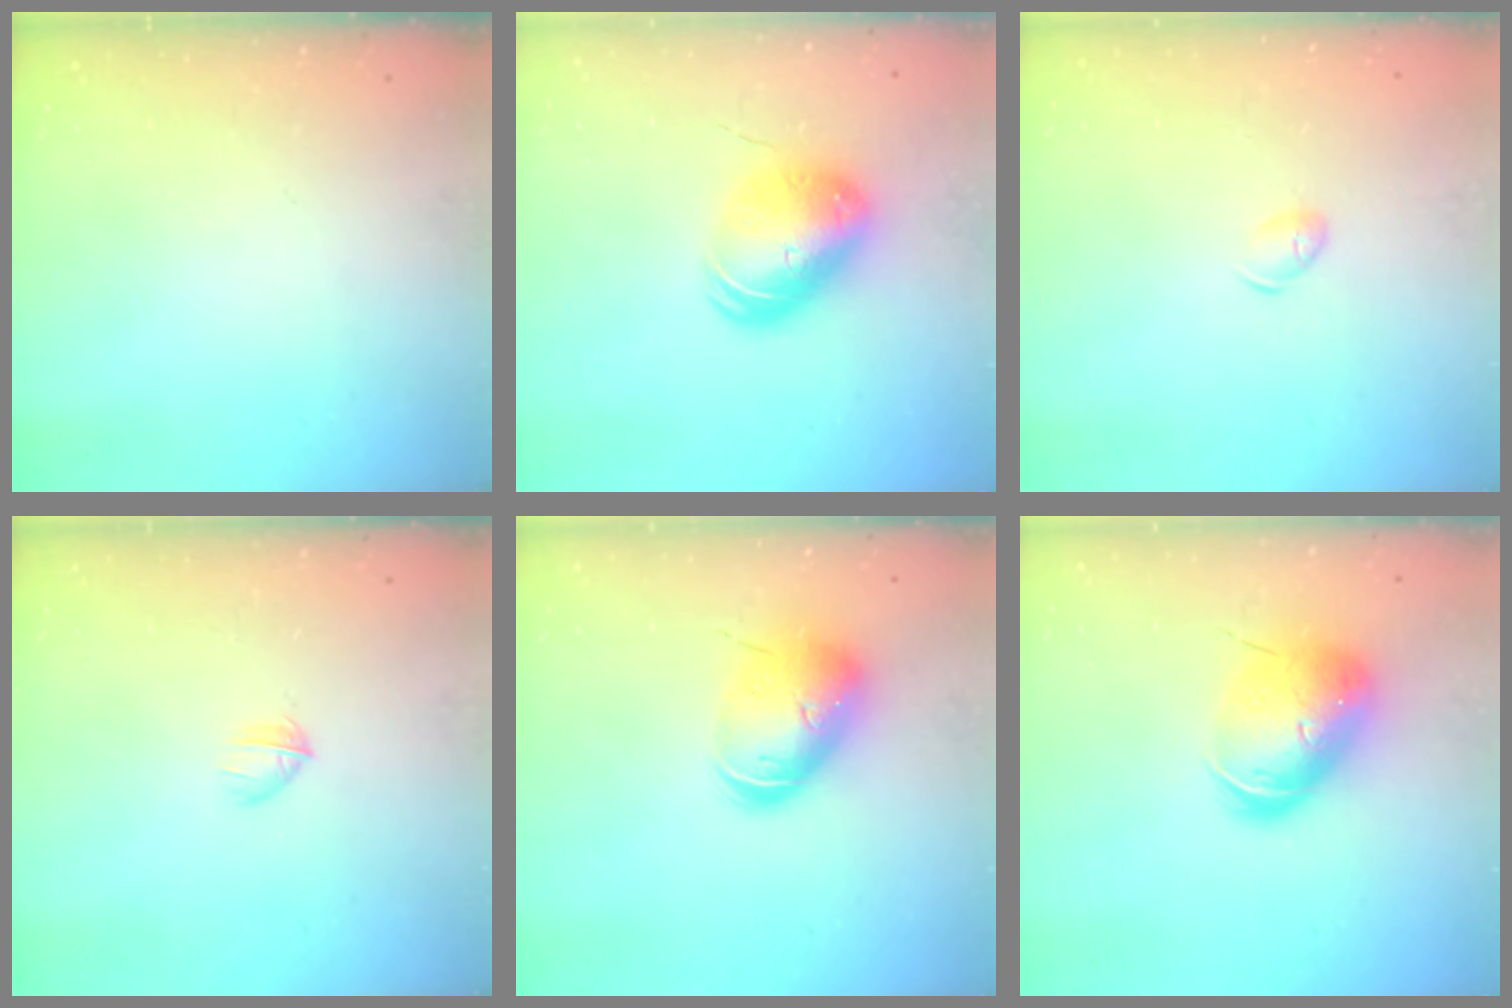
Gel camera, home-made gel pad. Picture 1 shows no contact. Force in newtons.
{"total": 10.2, "press": 10.0, "slide": 1.7}
{"total": 5.8, "press": 5.8, "slide": 0.8}
{"total": 2.8, "press": 2.6, "slide": 0.9}
{"total": 13.6, "press": 13.4, "slide": 2.3}
{"total": 13.4, "press": 13.2, "slide": 2.4}